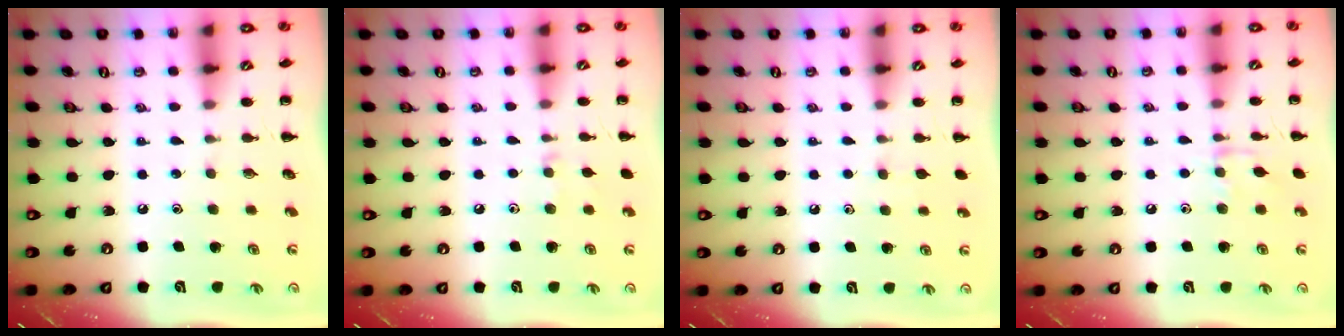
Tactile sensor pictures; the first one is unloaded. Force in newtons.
{"total": 5.3, "press": 5.0, "slide": 1.7}
{"total": 2.3, "press": 2.0, "slide": 1.1}
{"total": 6.3, "press": 6.2, "slide": 0.9}